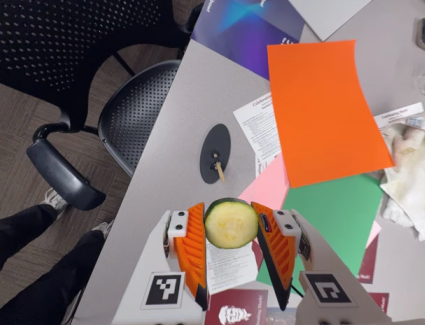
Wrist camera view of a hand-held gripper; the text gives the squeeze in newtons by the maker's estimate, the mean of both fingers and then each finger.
{"total": 11.7, "left": 12.1, "right": 11.4}